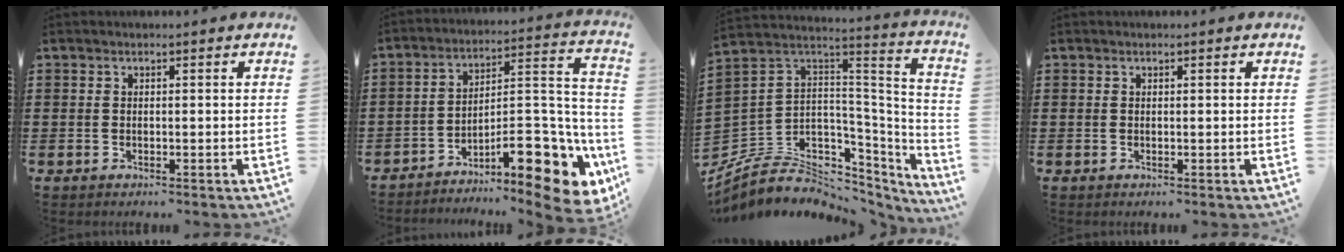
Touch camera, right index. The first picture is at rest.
{"total": 13.8, "force": [-7.8, 4.9, 10.3], "torque": [-0.126, 0.019, -0.129]}
{"total": 6.2, "force": [-2.9, 5.0, 2.2], "torque": [-0.074, -0.026, -0.050]}
{"total": 0.0}